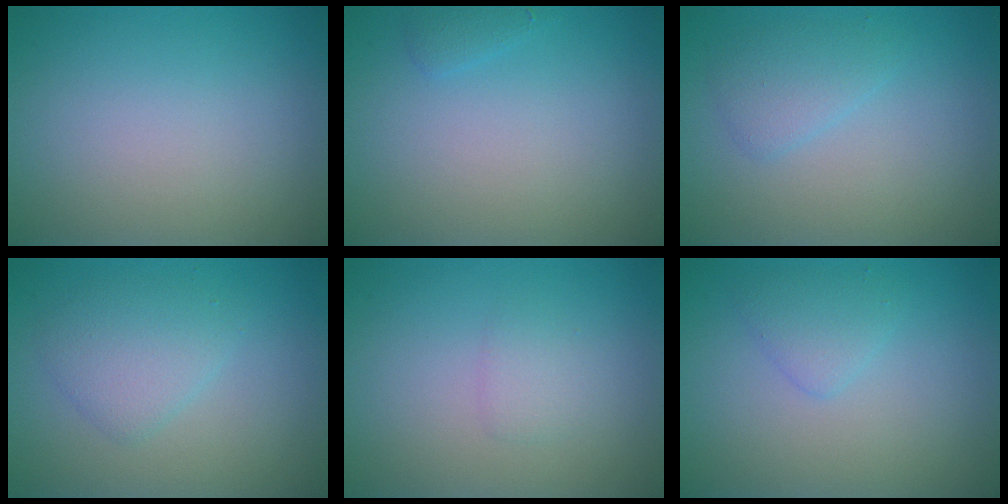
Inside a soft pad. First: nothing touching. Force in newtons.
{"total": 0.8, "press": 0.8, "slide": 0.1}
{"total": 1.9, "press": 1.9, "slide": 0.1}
{"total": 2.8, "press": 2.8, "slide": 0.1}
{"total": 1.2, "press": 1.2, "slide": 0.1}
{"total": 1.7, "press": 1.7, "slide": 0.2}